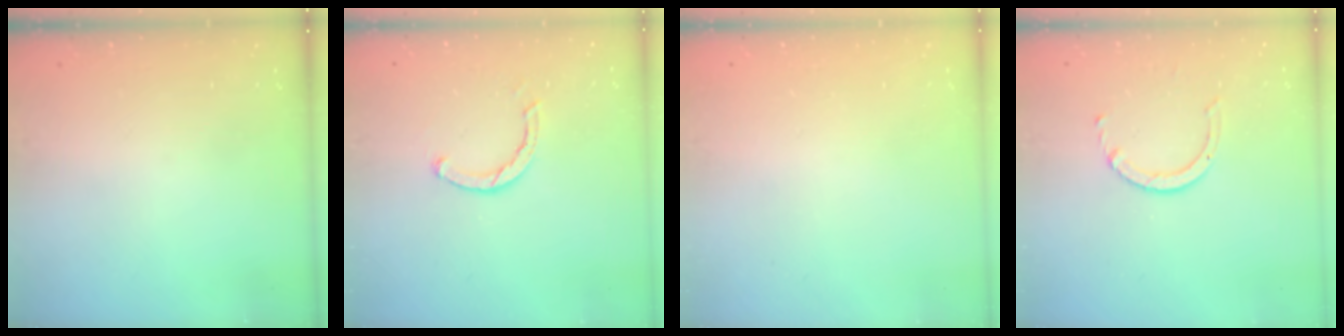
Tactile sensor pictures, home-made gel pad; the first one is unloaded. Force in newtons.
{"total": 2.5, "press": 2.5, "slide": 0.1}
{"total": 2.6, "press": 2.6, "slide": 0.2}
{"total": 3.6, "press": 3.6, "slide": 0.5}